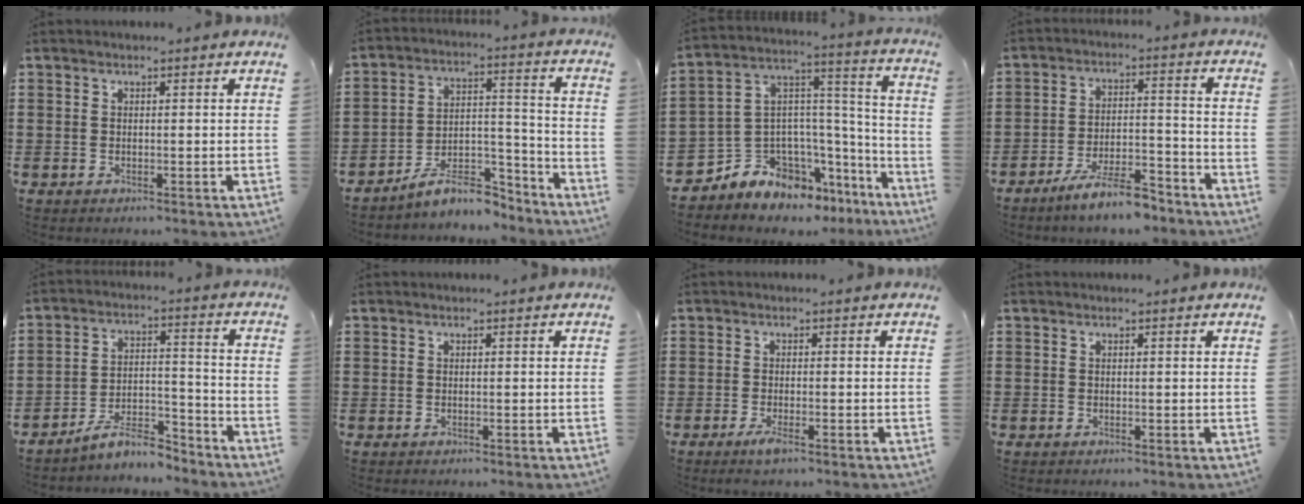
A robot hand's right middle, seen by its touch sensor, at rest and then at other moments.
{"total": 8.5, "force": [-7.5, 2.4, 3.2], "torque": [-0.051, 0.020, -0.142]}
{"total": 6.5, "force": [-5.2, 3.8, -0.5], "torque": [-0.023, -0.016, -0.106]}
{"total": 8.2, "force": [-6.6, 1.2, 4.6], "torque": [-0.088, 0.004, -0.124]}
{"total": 7.6, "force": [-7.0, 1.6, 2.4], "torque": [-0.038, 0.016, -0.133]}
{"total": 0.0}
{"total": 2.2, "force": [-1.0, 0.3, 2.0], "torque": [-0.048, -0.011, -0.021]}
{"total": 0.0}